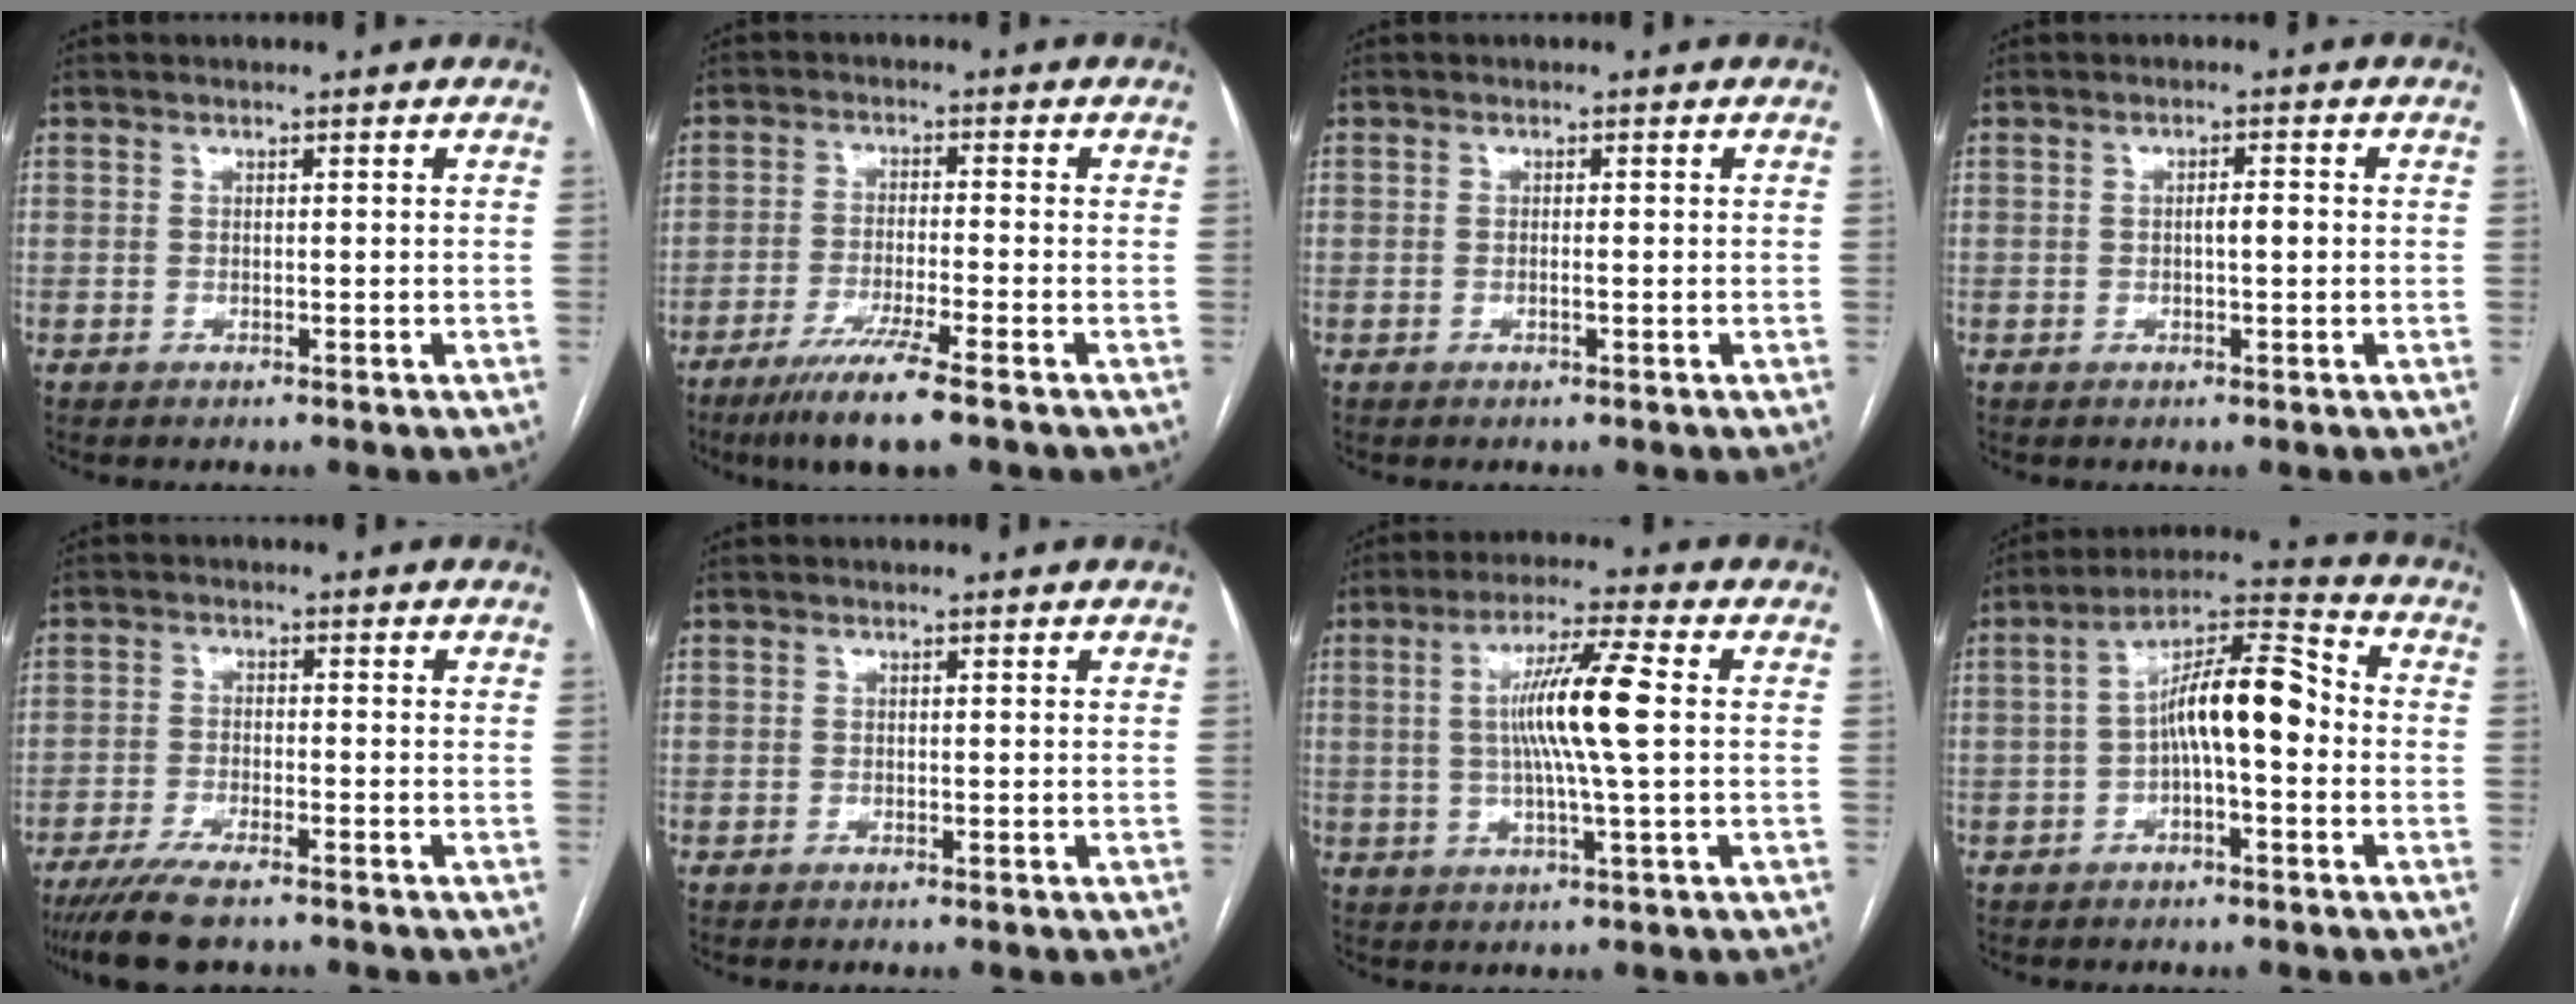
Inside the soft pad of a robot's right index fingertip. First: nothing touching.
{"total": 8.3, "force": [-5.5, -0.3, 6.2], "torque": [-0.112, -0.024, -0.100]}
{"total": 0.8, "force": [-0.1, 0.0, 0.8], "torque": [-0.013, 0.003, -0.001]}
{"total": 2.1, "force": [-0.1, 0.4, 2.0], "torque": [-0.036, 0.003, -0.002]}
{"total": 7.6, "force": [-6.0, 1.3, 4.6], "torque": [-0.078, -0.018, -0.101]}
{"total": 0.0}
{"total": 10.0, "force": [0.9, -0.4, 10.0], "torque": [-0.185, 0.004, 0.013]}
{"total": 10.6, "force": [-1.0, 2.8, 10.1], "torque": [-0.176, 0.038, -0.019]}